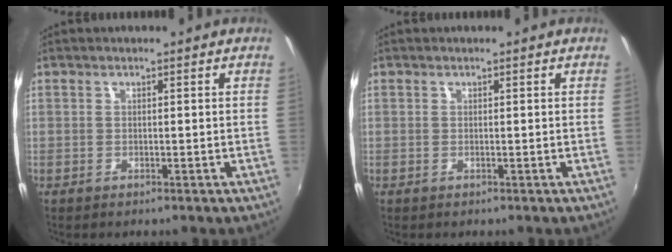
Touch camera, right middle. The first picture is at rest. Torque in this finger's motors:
{"motor_torque": [0.00, 0.00, 0.00, 0.00]}